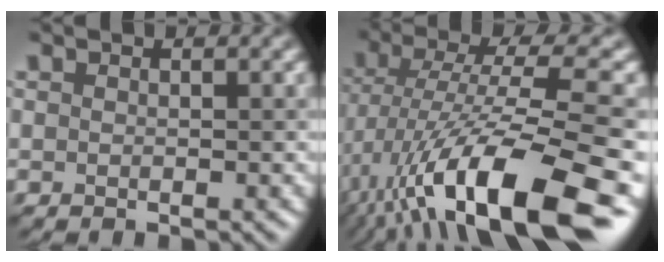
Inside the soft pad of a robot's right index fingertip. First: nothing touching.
{"total": 14.7, "force": [-5.0, 4.5, 13.1], "torque": [-0.241, 0.009, -0.079]}